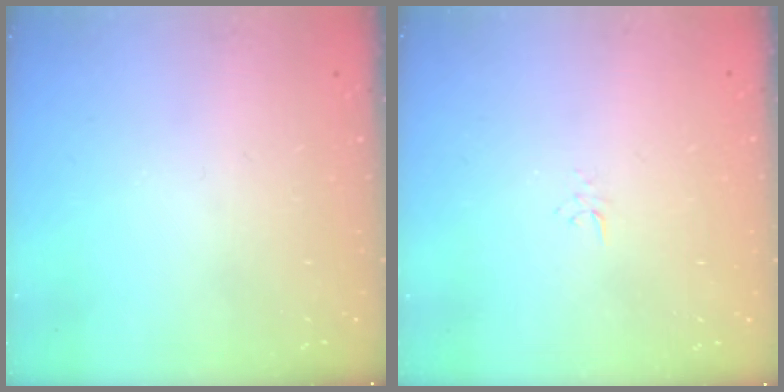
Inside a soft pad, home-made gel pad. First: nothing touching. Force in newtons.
{"total": 2.6, "press": 2.6, "slide": 0.3}